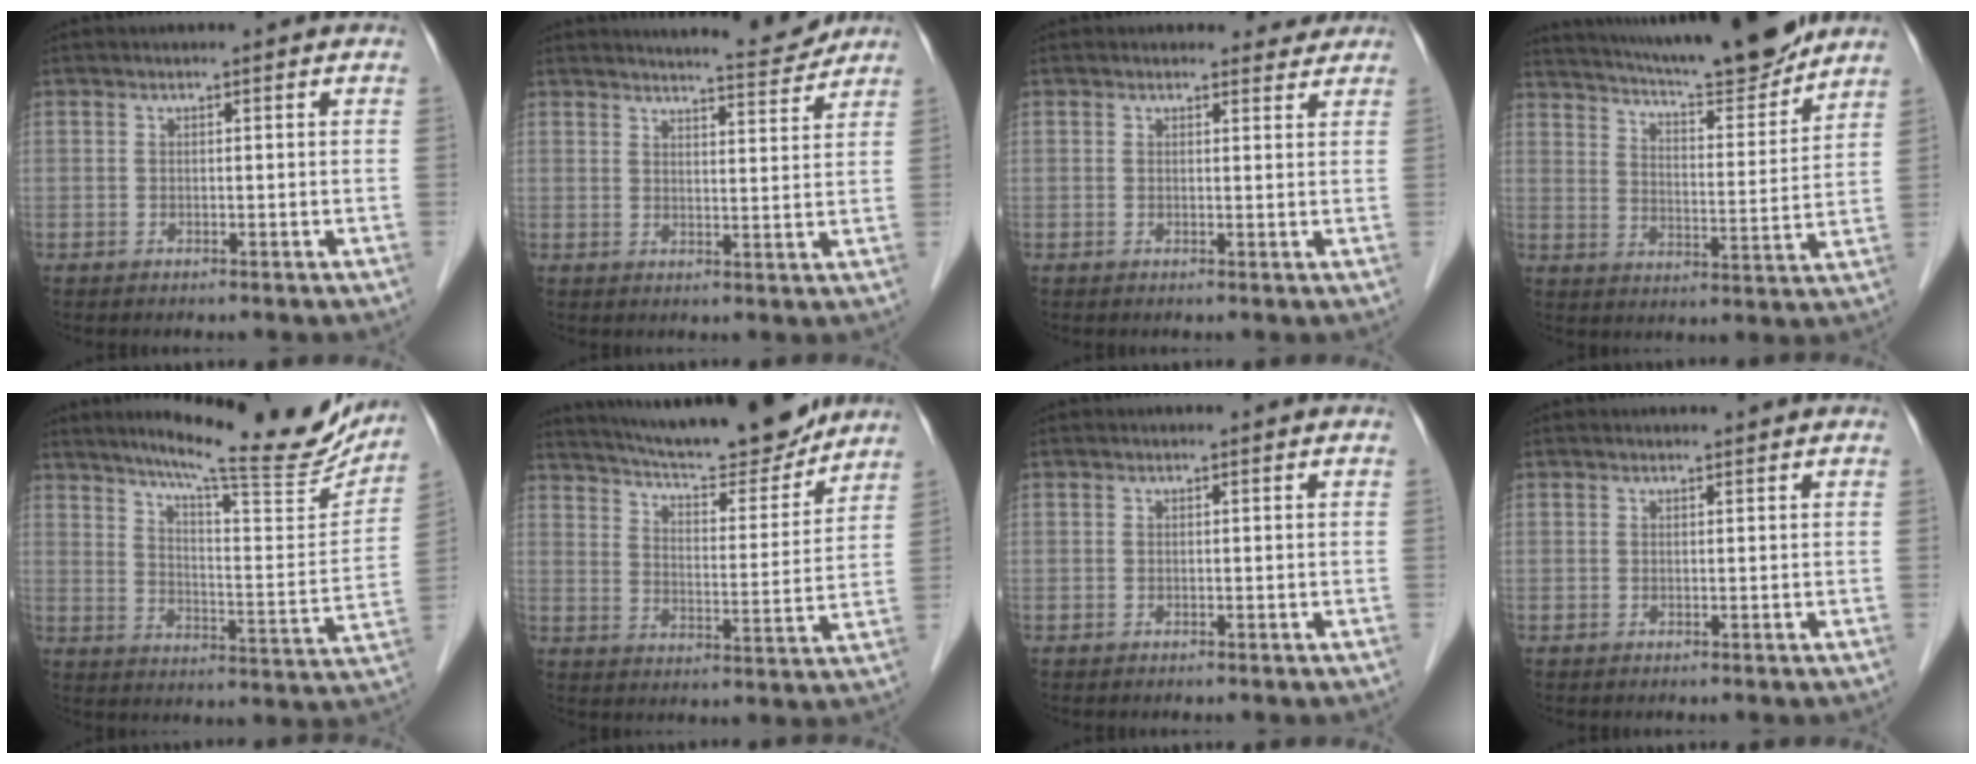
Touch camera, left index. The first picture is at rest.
{"total": 6.5, "force": [6.4, 0.0, 1.1], "torque": [-0.024, -0.009, 0.083]}
{"total": 2.4, "force": [2.3, 0.9, -0.2], "torque": [0.005, -0.006, 0.018]}
{"total": 17.5, "force": [15.7, 1.1, 7.6], "torque": [-0.125, -0.010, 0.231]}
{"total": 20.6, "force": [17.9, 1.9, 9.9], "torque": [-0.145, -0.041, 0.239]}
{"total": 19.7, "force": [17.7, 3.0, 8.1], "torque": [-0.134, -0.001, 0.253]}
{"total": 0.0}
{"total": 1.0, "force": [0.9, 0.1, 0.2], "torque": [-0.009, 0.006, 0.016]}